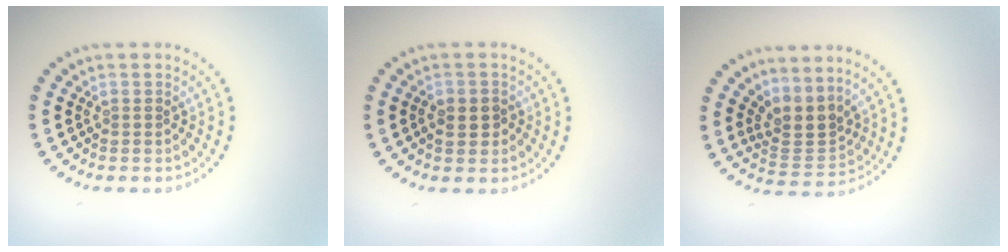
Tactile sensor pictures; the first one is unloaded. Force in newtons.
{"total": 2.1, "press": 2.1, "slide": 0.4}
{"total": 3.1, "press": 2.2, "slide": 2.2}